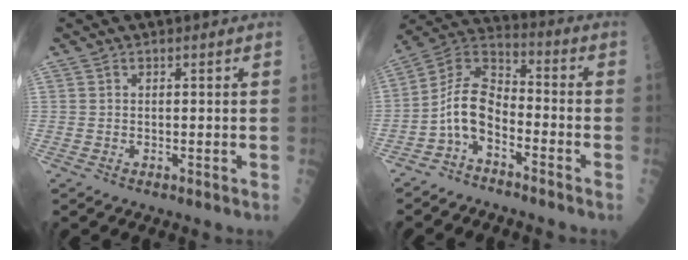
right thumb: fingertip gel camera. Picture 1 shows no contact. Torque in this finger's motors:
{"motor_torque": [0.06, 0.32, -0.09, -0.08, 0.23]}